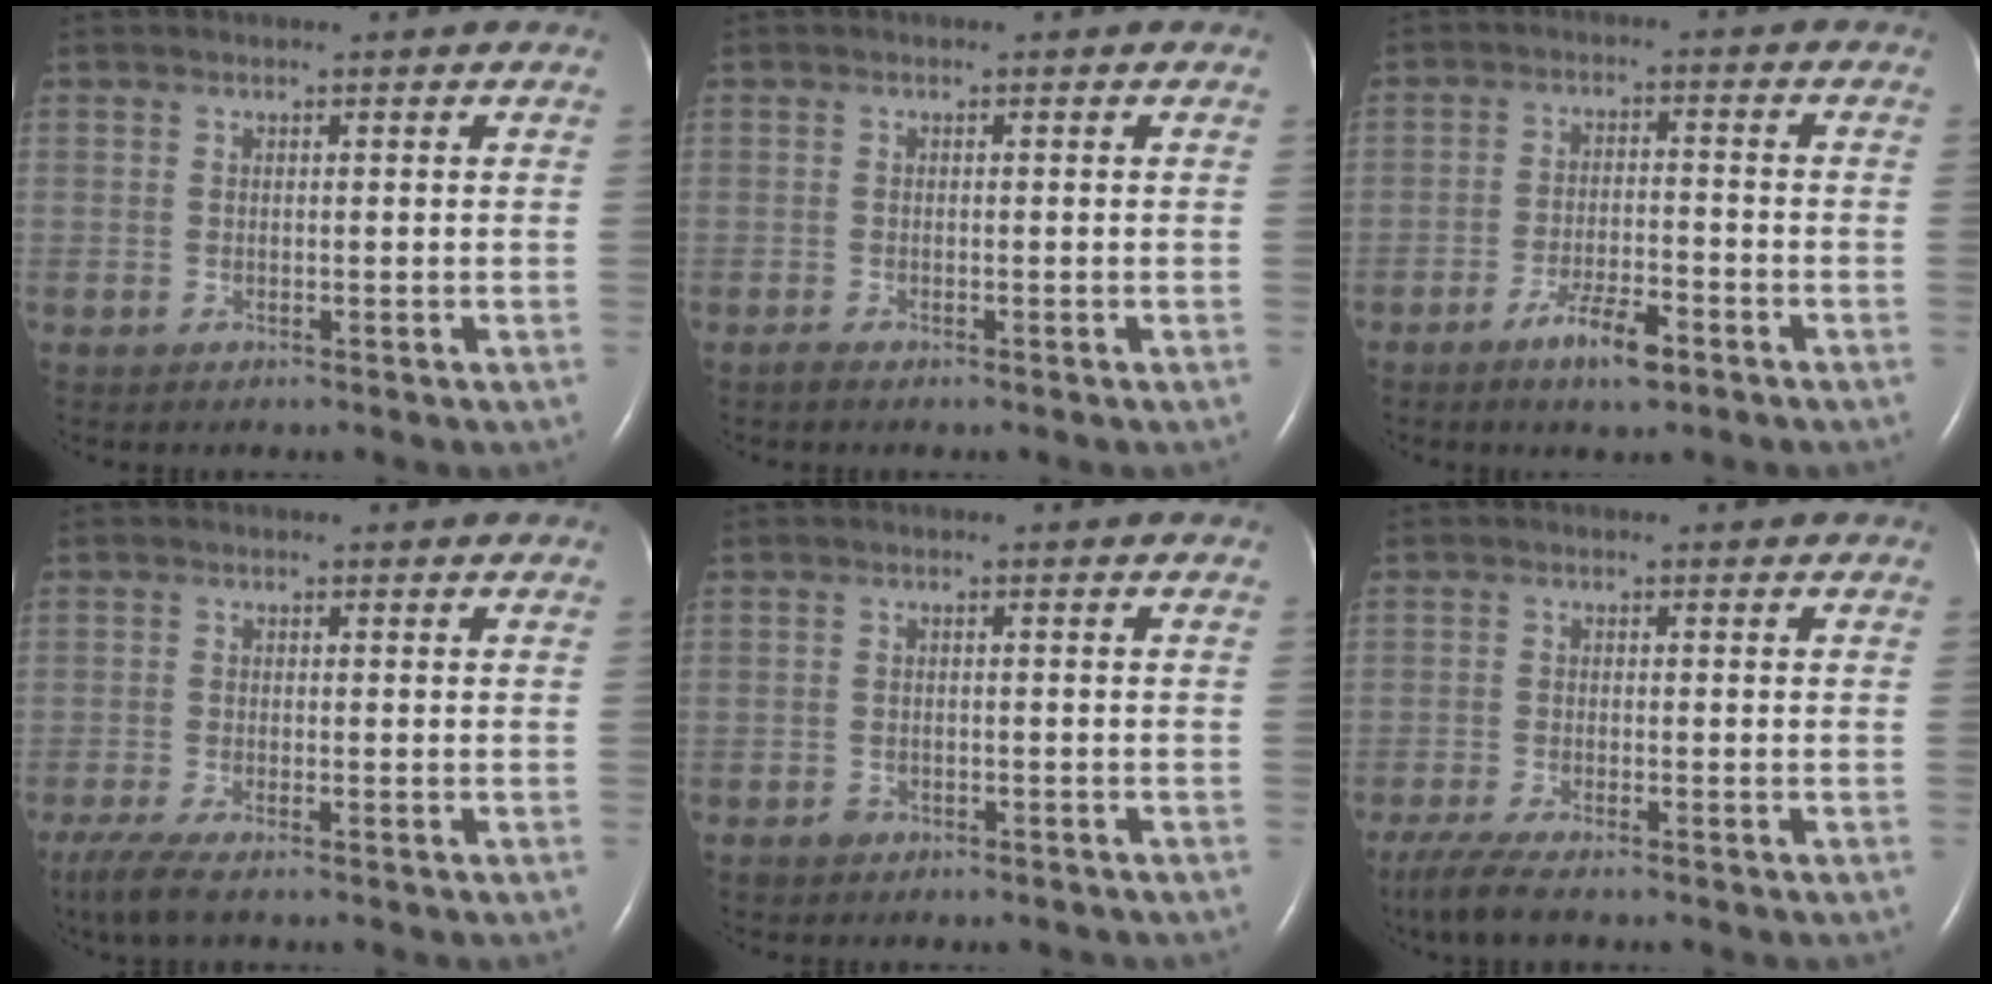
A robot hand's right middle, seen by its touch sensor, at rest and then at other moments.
{"total": 0.5, "force": [-0.5, 0.0, 0.2], "torque": [-0.008, -0.002, -0.012]}
{"total": 6.0, "force": [-3.8, 1.3, 4.4], "torque": [-0.085, -0.003, -0.066]}
{"total": 5.1, "force": [-3.8, 0.8, 3.4], "torque": [-0.067, -0.016, -0.067]}
{"total": 2.1, "force": [-1.7, 1.3, 0.3], "torque": [-0.012, 0.005, -0.021]}
{"total": 5.9, "force": [-4.7, 0.7, 3.5], "torque": [-0.068, -0.018, -0.083]}